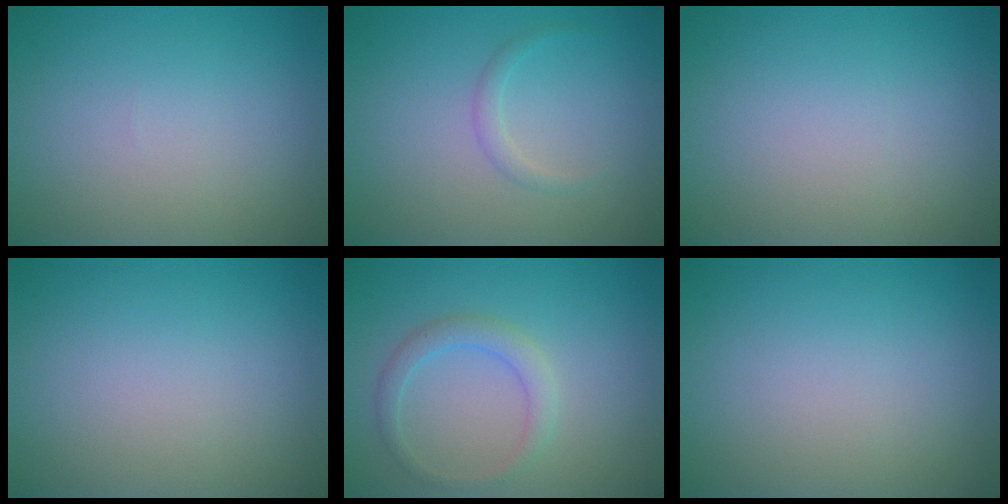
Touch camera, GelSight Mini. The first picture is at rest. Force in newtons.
{"total": 1.0, "press": 1.0, "slide": 0.1}
{"total": 0.0}
{"total": 0.0}
{"total": 2.0, "press": 2.0, "slide": 0.1}
{"total": 0.0}